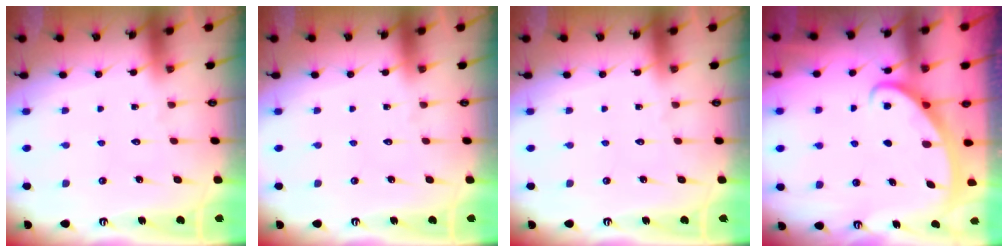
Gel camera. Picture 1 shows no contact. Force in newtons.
{"total": 0.0}
{"total": 0.0}
{"total": 2.8, "press": 2.8, "slide": 0.4}